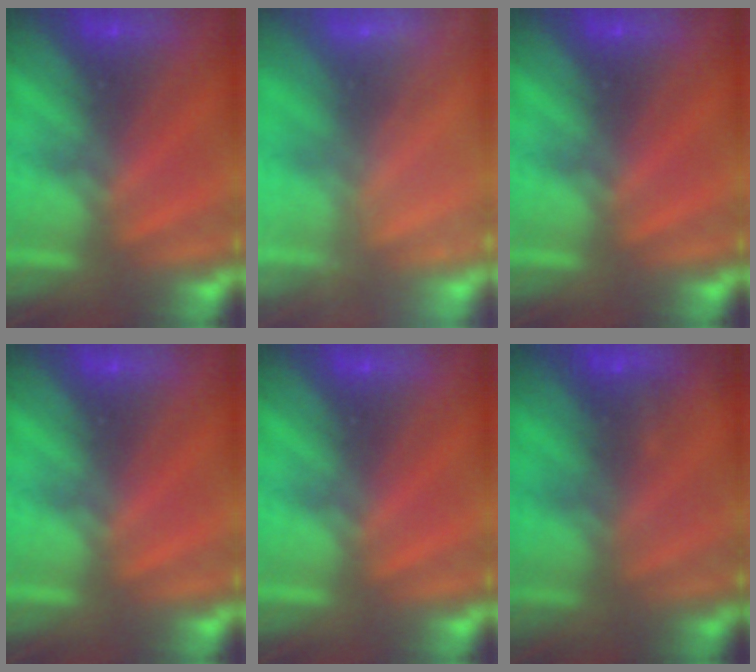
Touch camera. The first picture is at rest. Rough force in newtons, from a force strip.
{"total": 2.2}
{"total": 0.0}
{"total": 0.0}
{"total": 0.0}
{"total": 4.6}